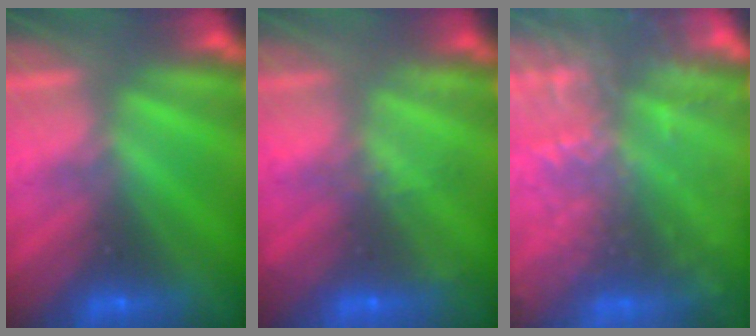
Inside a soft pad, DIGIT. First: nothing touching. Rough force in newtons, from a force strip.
{"total": 2.3}
{"total": 6.1}